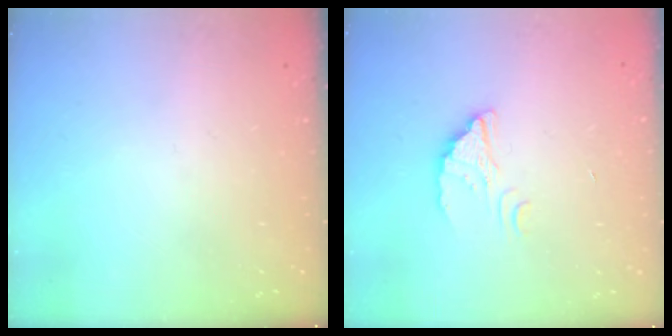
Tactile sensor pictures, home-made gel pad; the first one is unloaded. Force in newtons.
{"total": 2.4, "press": 2.4, "slide": 0.0}